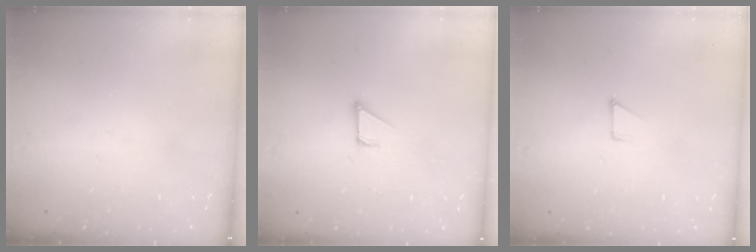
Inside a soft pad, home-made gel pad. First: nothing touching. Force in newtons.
{"total": 2.1, "press": 2.1, "slide": 0.1}
{"total": 3.4, "press": 3.4, "slide": 0.3}